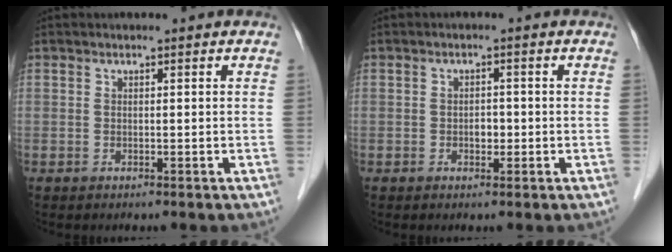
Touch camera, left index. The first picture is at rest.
{"total": 1.7, "force": [-0.4, 1.1, 1.2], "torque": [-0.018, 0.003, -0.005]}